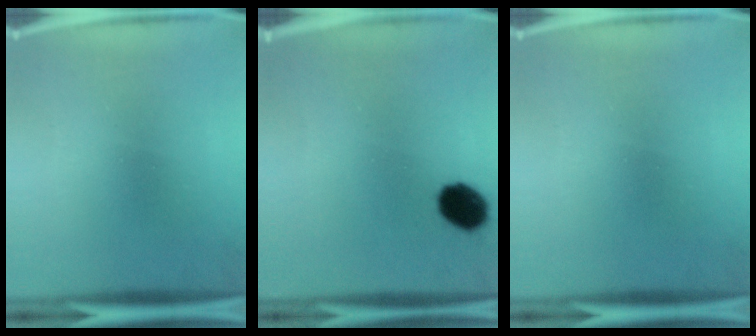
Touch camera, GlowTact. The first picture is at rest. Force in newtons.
{"total": 8.6}
{"total": 0.0}